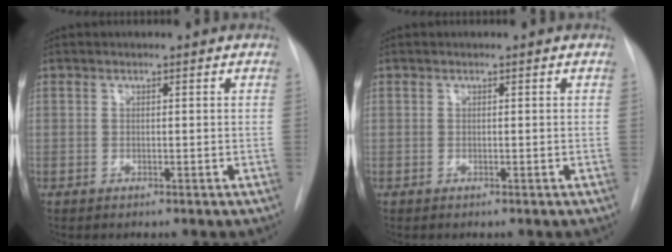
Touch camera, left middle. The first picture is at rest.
{"total": 0.0}